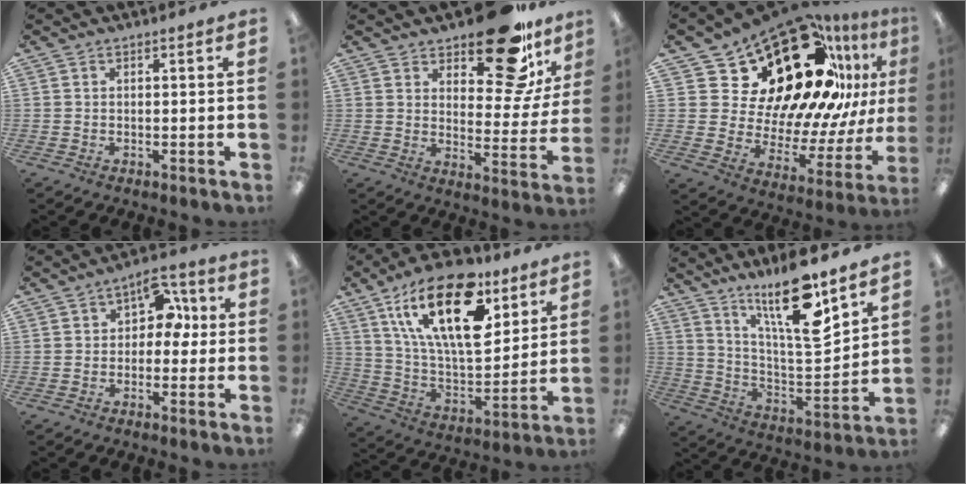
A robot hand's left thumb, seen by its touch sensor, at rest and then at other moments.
{"total": 18.7, "force": [13.4, 7.2, 10.9], "torque": [-0.145, -0.087, 0.221]}
{"total": 31.2, "force": [15.8, 16.9, 20.9], "torque": [-0.343, -0.119, 0.302]}
{"total": 7.6, "force": [2.6, 5.3, 4.8], "torque": [-0.059, -0.003, 0.042]}
{"total": 24.5, "force": [13.8, 10.6, 17.3], "torque": [-0.313, -0.067, 0.229]}
{"total": 17.6, "force": [12.9, 4.1, 11.3], "torque": [-0.195, -0.078, 0.212]}